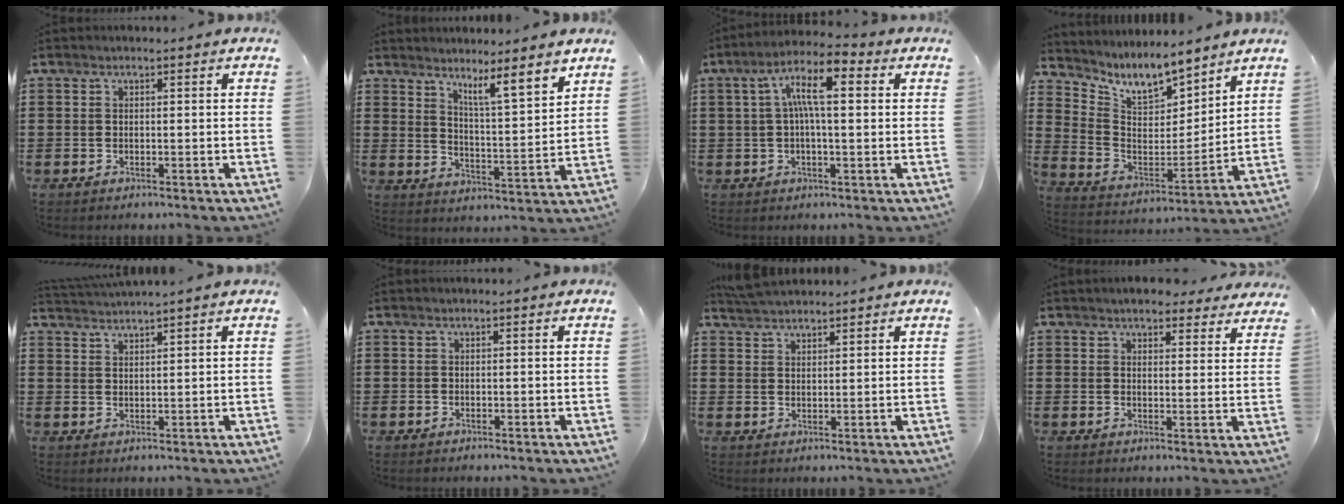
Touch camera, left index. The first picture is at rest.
{"total": 6.1, "force": [5.2, -0.3, 3.1], "torque": [-0.056, -0.045, 0.080]}
{"total": 8.6, "force": [2.2, 2.6, 7.9], "torque": [-0.147, 0.009, 0.034]}
{"total": 8.0, "force": [7.4, 2.1, 2.3], "torque": [-0.077, -0.051, 0.132]}
{"total": 2.1, "force": [2.0, -0.6, -0.1], "torque": [-0.003, -0.004, 0.038]}
{"total": 0.0}
{"total": 3.7, "force": [3.6, 0.8, 0.3], "torque": [-0.016, -0.004, 0.072]}
{"total": 4.4, "force": [4.2, 0.8, 0.9], "torque": [-0.023, -0.013, 0.077]}